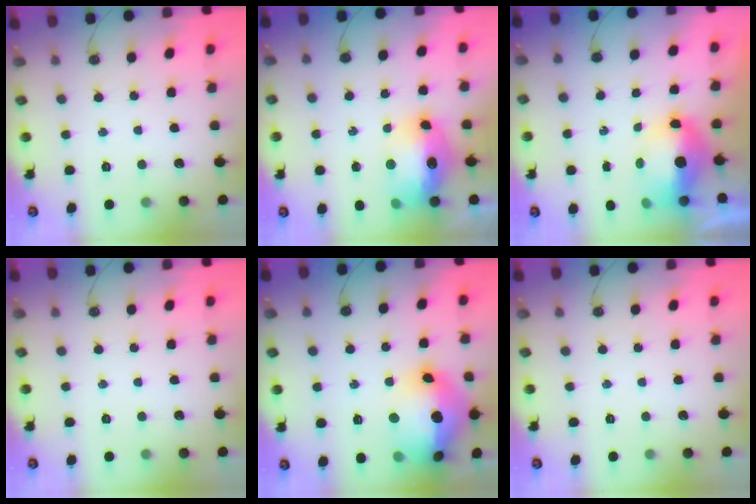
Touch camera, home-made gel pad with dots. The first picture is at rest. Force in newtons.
{"total": 15.1, "press": 15.0, "slide": 1.3}
{"total": 8.3, "press": 8.2, "slide": 1.0}
{"total": 0.0}
{"total": 22.3, "press": 22.2, "slide": 2.3}
{"total": 0.0}